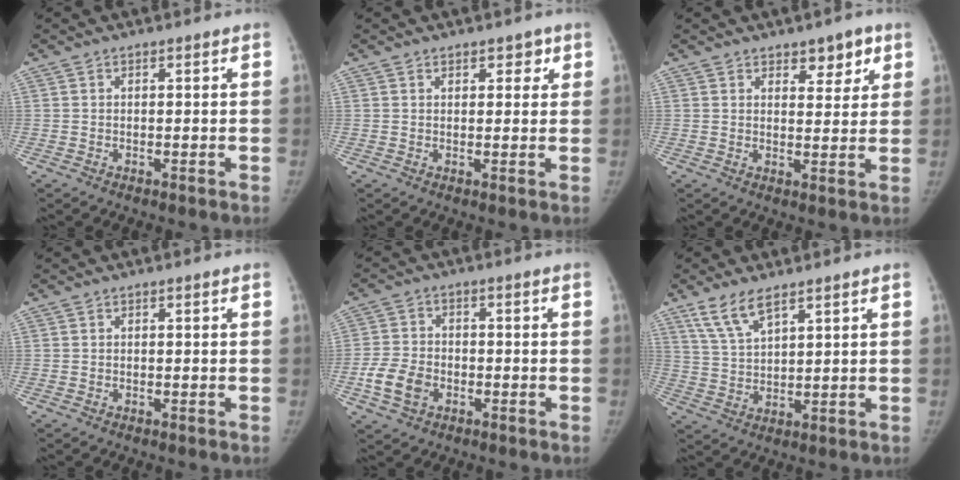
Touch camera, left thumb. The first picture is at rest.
{"total": 3.9, "force": [2.3, 2.7, 1.6], "torque": [0.011, -0.011, 0.030]}
{"total": 5.2, "force": [3.3, 2.8, 3.0], "torque": [-0.008, -0.018, 0.044]}
{"total": 0.0}
{"total": 7.1, "force": [-2.6, 5.1, 4.1], "torque": [-0.079, 0.012, -0.050]}
{"total": 7.0, "force": [4.9, 2.2, 4.5], "torque": [-0.086, -0.018, 0.102]}